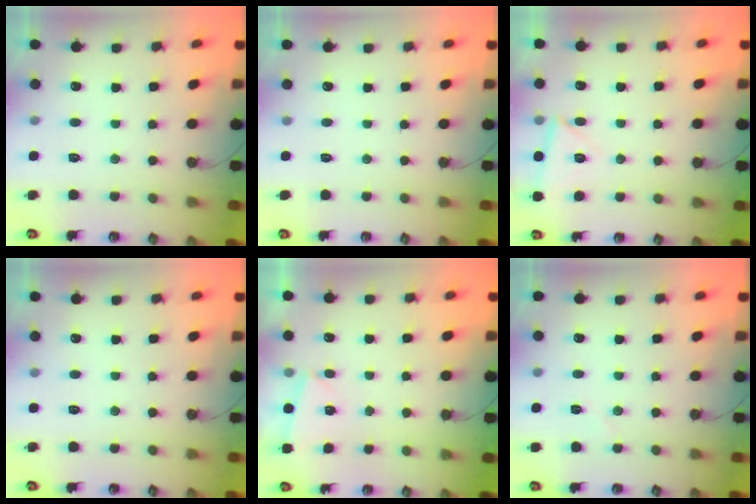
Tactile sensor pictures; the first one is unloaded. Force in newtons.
{"total": 1.5, "press": 0.5, "slide": 1.4}
{"total": 4.2, "press": 3.5, "slide": 2.3}
{"total": 0.0}
{"total": 2.7, "press": 1.7, "slide": 2.1}
{"total": 2.9, "press": 2.4, "slide": 1.7}